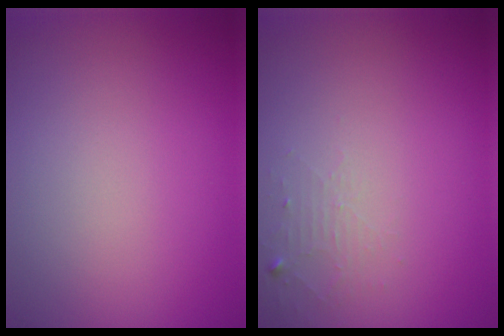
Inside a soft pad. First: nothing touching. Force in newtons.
{"total": 1.3, "press": 1.3, "slide": 0.2}